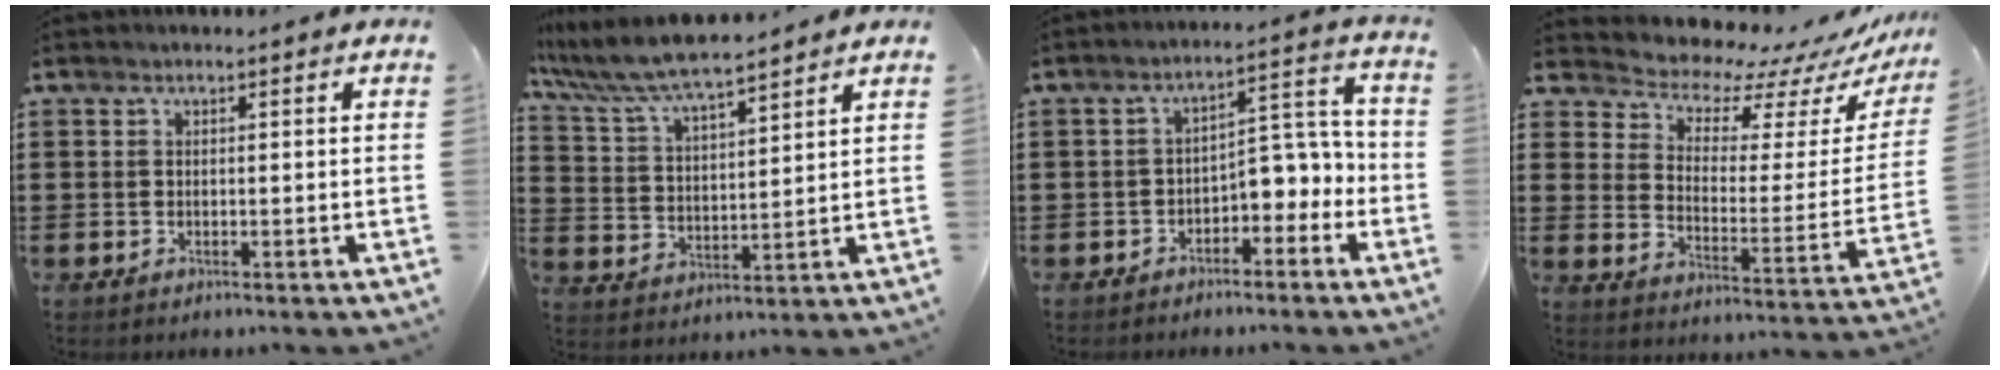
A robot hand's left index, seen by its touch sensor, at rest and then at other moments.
{"total": 7.4, "force": [6.7, 0.8, 2.9], "torque": [-0.083, -0.030, 0.118]}
{"total": 4.6, "force": [-3.2, 2.1, 2.5], "torque": [-0.048, 0.000, -0.067]}
{"total": 6.7, "force": [6.5, 1.6, 1.0], "torque": [-0.043, -0.067, 0.108]}